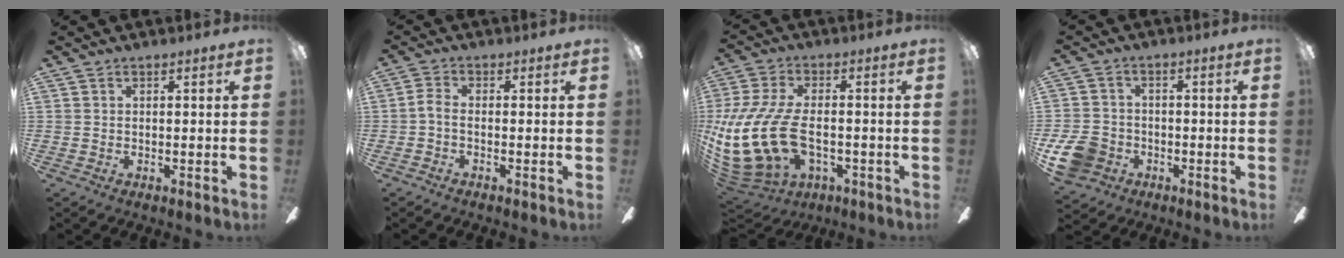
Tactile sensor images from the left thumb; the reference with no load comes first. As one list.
[{"total": 3.3, "force": [-0.9, 1.6, 2.8], "torque": [-0.063, 0.007, -0.021]}, {"total": 19.0, "force": [-3.2, 11.2, 15.0], "torque": [-0.342, 0.003, -0.054]}, {"total": 9.7, "force": [-4.3, 7.8, 3.9], "torque": [-0.091, 0.034, -0.079]}]